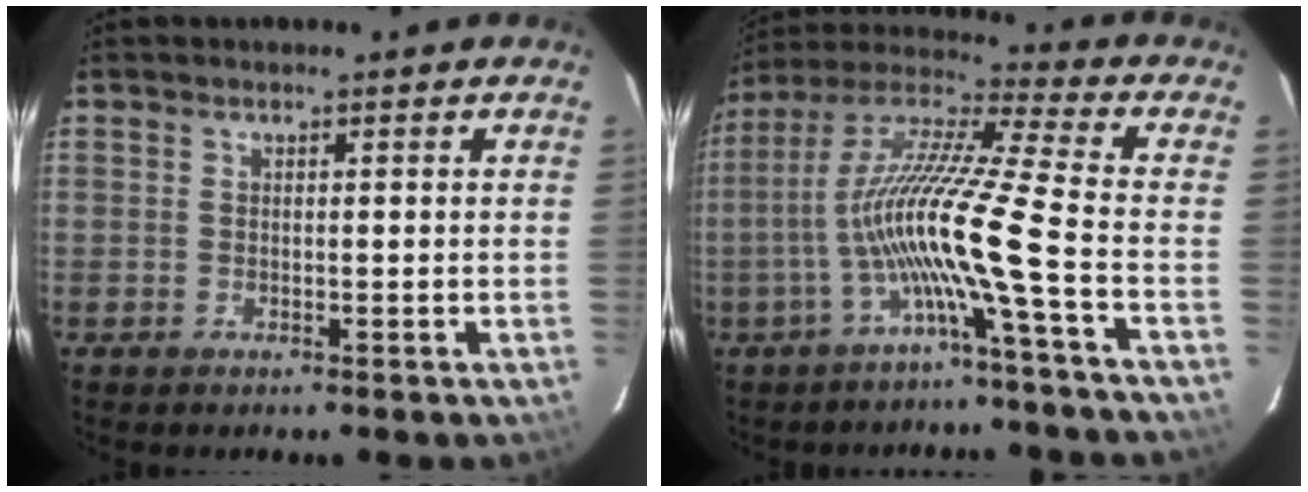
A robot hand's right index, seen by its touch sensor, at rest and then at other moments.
{"total": 14.0, "force": [-5.1, -1.8, 12.9], "torque": [-0.228, -0.006, -0.102]}